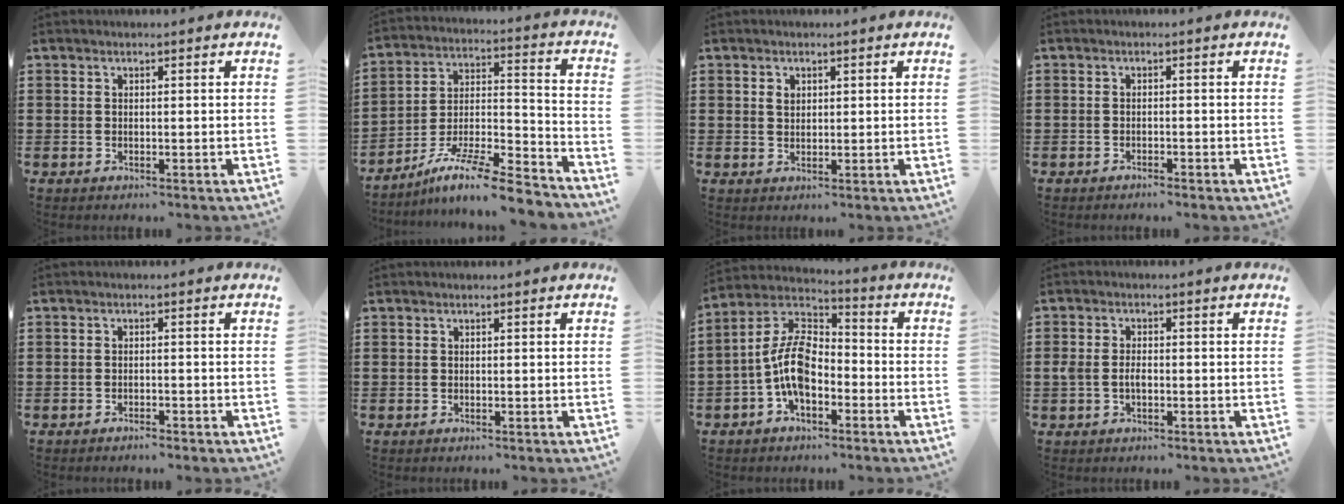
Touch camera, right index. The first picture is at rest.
{"total": 10.8, "force": [-8.9, 1.2, 5.9], "torque": [-0.099, 0.017, -0.173]}
{"total": 1.5, "force": [0.6, 1.2, 0.8], "torque": [-0.019, 0.005, 0.011]}
{"total": 0.9, "force": [-0.8, 0.1, 0.3], "torque": [-0.009, -0.002, -0.016]}
{"total": 1.1, "force": [-1.0, 0.1, 0.4], "torque": [-0.011, -0.002, -0.020]}
{"total": 0.0}
{"total": 10.0, "force": [-3.0, 5.4, 7.9], "torque": [-0.195, 0.002, -0.064]}
{"total": 2.5, "force": [-0.4, 1.4, 2.0], "torque": [-0.053, -0.002, -0.012]}